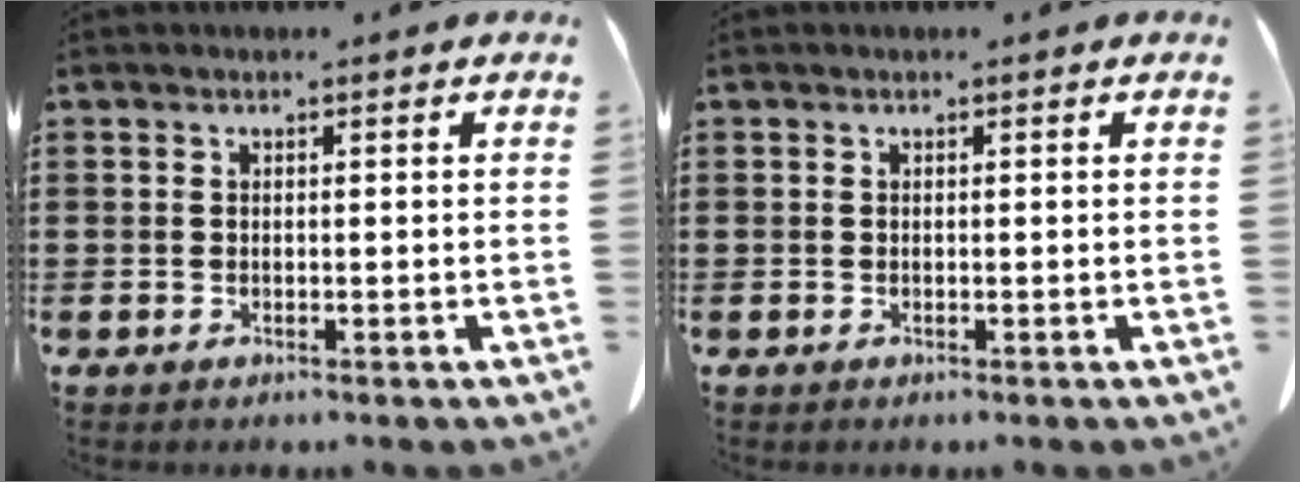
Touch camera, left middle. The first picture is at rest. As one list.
[{"total": 0.0}]